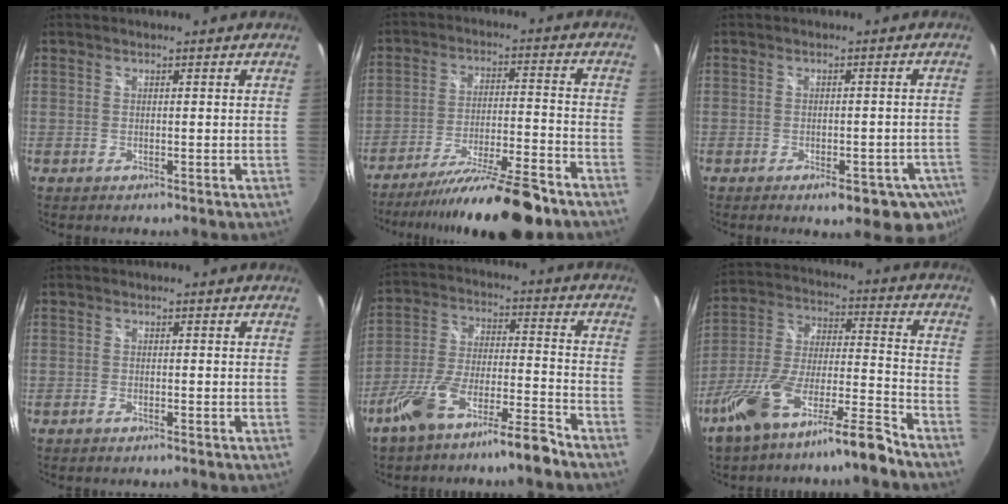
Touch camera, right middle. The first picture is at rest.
{"total": 17.8, "force": [-15.0, 1.3, 9.6], "torque": [-0.178, -0.026, -0.236]}
{"total": 11.4, "force": [-7.3, 4.4, 7.6], "torque": [-0.106, -0.023, -0.085]}
{"total": 0.9, "force": [-0.8, 0.2, 0.3], "torque": [-0.012, -0.002, -0.018]}
{"total": 11.2, "force": [-8.6, 1.5, 7.0], "torque": [-0.146, 0.010, -0.151]}
{"total": 15.4, "force": [-11.6, 1.9, 10.0], "torque": [-0.195, -0.002, -0.209]}